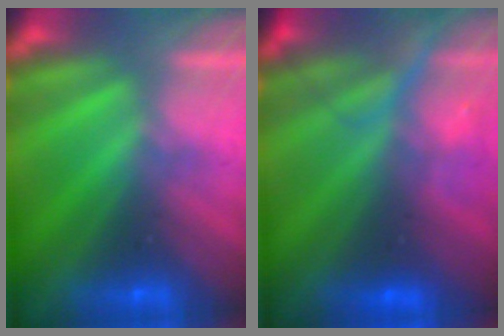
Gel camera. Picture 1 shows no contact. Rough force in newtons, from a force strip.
{"total": 9.0}